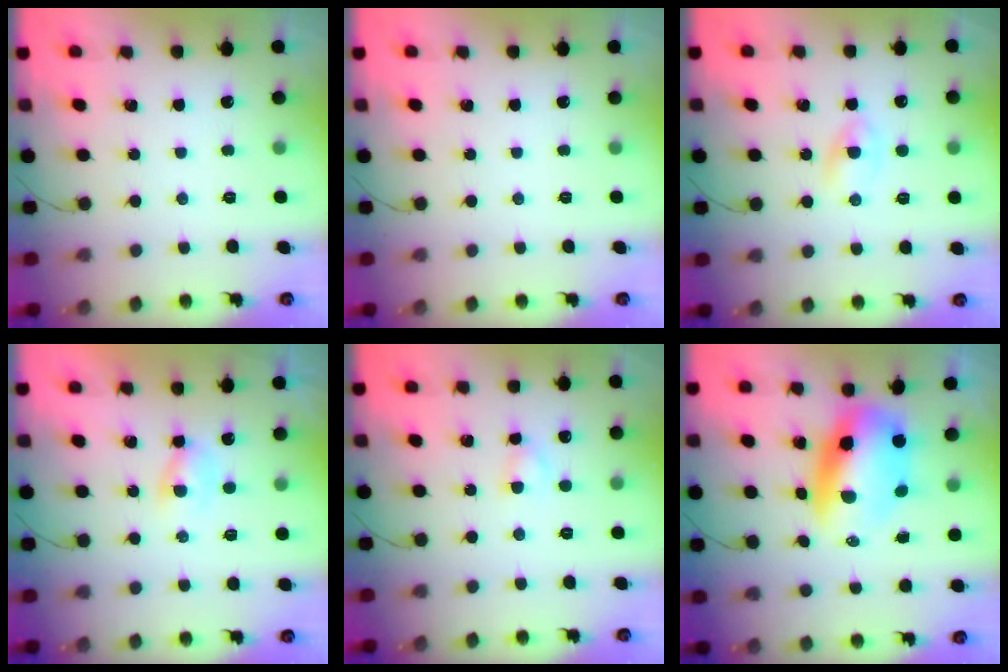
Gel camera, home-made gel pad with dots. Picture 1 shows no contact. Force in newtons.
{"total": 0.0}
{"total": 1.9, "press": 1.7, "slide": 0.8}
{"total": 1.3, "press": 1.1, "slide": 0.7}
{"total": 3.2, "press": 2.9, "slide": 1.3}
{"total": 11.5, "press": 11.0, "slide": 3.4}